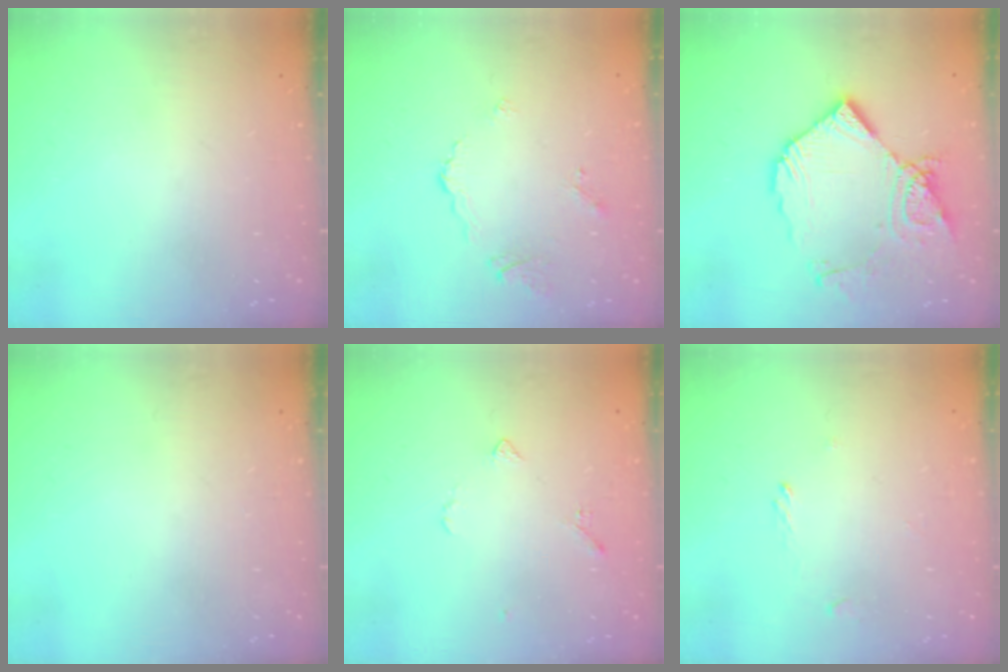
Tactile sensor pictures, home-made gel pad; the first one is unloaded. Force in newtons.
{"total": 3.4, "press": 3.4, "slide": 0.6}
{"total": 15.0, "press": 14.9, "slide": 1.9}
{"total": 0.0}
{"total": 3.8, "press": 3.7, "slide": 0.7}
{"total": 0.0}